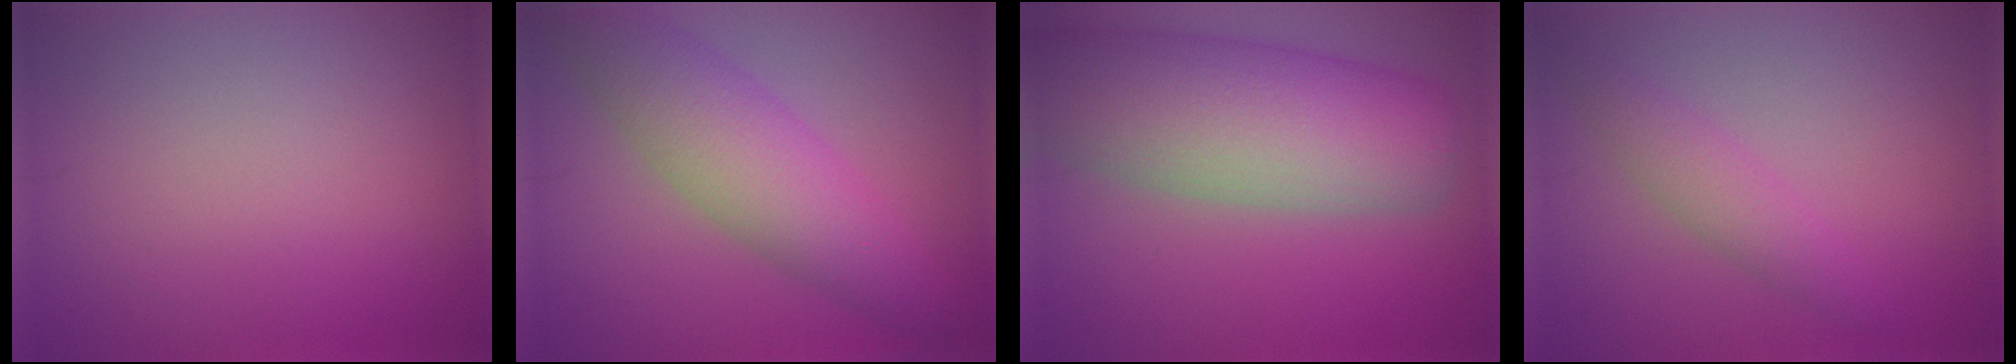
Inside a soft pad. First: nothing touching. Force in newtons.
{"total": 7.1, "press": 7.0, "slide": 0.3}
{"total": 12.1, "press": 12.1, "slide": 0.7}
{"total": 2.5, "press": 2.5, "slide": 0.1}